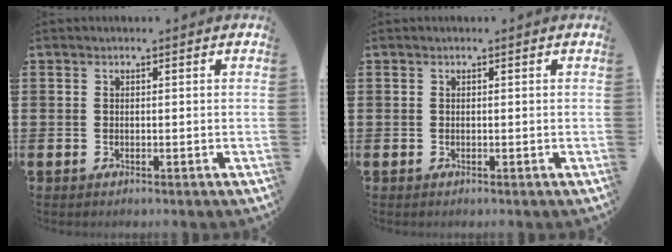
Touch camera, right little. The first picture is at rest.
{"total": 0.0}